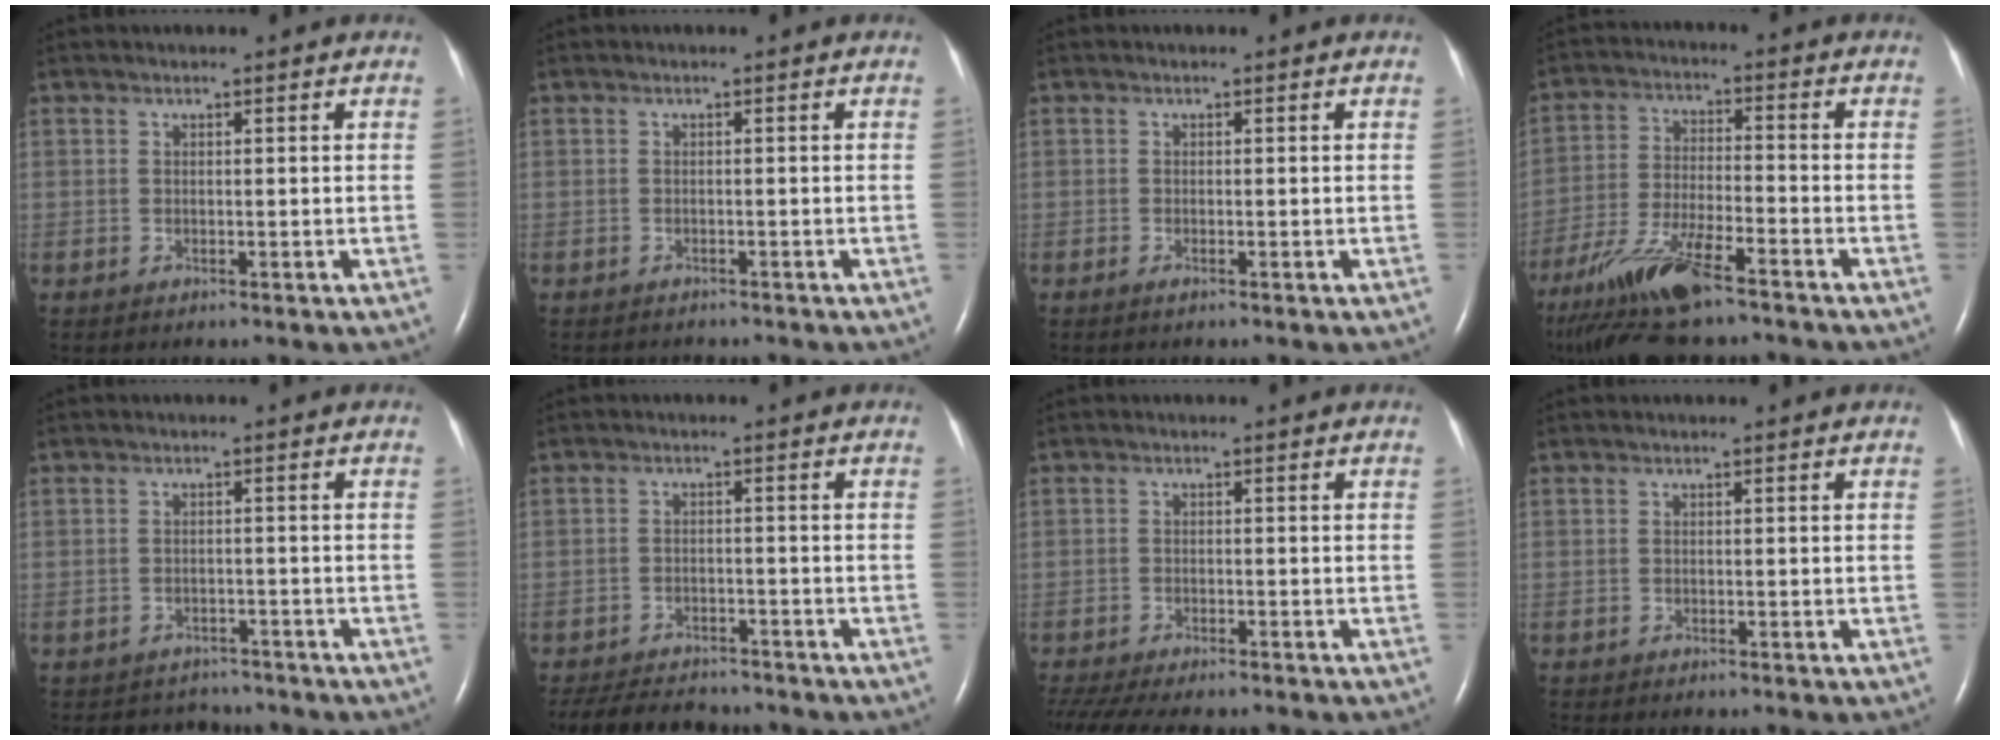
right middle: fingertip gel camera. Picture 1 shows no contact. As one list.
[{"total": 3.2, "force": [-2.9, 1.0, 1.0], "torque": [-0.017, -0.004, -0.032]}, {"total": 0.6, "force": [-0.4, 0.0, 0.4], "torque": [-0.012, -0.002, -0.007]}, {"total": 13.5, "force": [-9.8, 2.1, 8.9], "torque": [-0.187, -0.033, -0.178]}, {"total": 4.5, "force": [-4.1, 1.8, -0.3], "torque": [0.000, 0.007, -0.055]}, {"total": 10.4, "force": [-9.5, 2.9, 3.4], "torque": [-0.066, -0.008, -0.133]}, {"total": 12.0, "force": [-10.2, 2.7, 5.7], "torque": [-0.109, -0.014, -0.144]}, {"total": 1.7, "force": [-1.6, -0.2, 0.6], "torque": [-0.009, -0.003, -0.024]}]